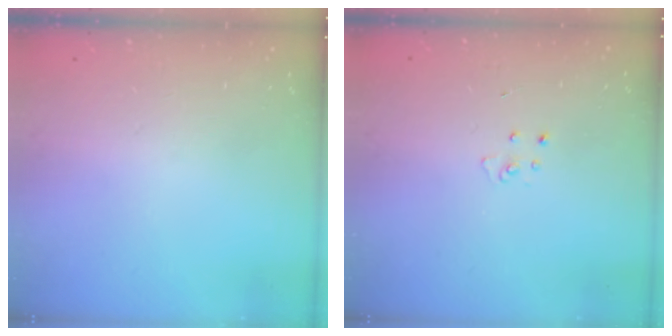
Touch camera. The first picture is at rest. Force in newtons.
{"total": 3.6, "press": 3.6, "slide": 0.3}